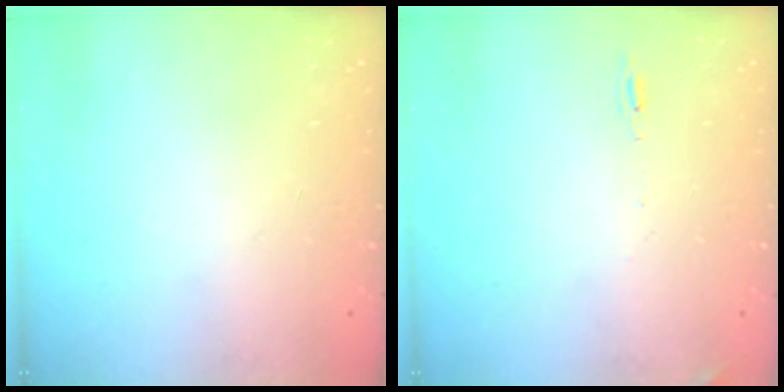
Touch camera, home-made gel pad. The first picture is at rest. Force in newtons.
{"total": 5.0, "press": 4.7, "slide": 1.7}